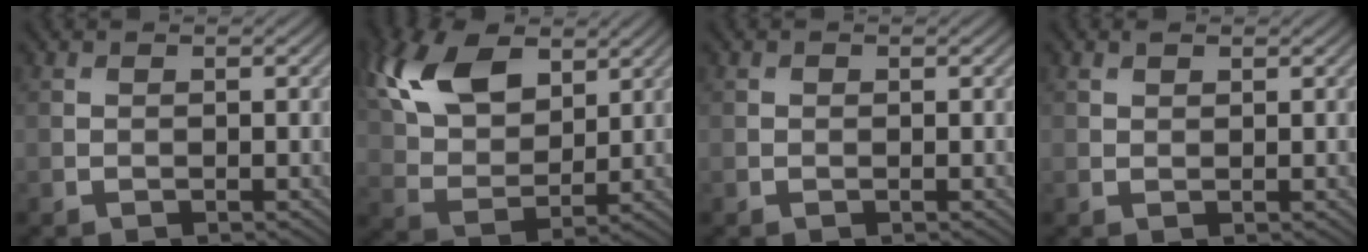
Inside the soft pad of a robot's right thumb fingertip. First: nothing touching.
{"total": 12.8, "force": [5.9, 7.5, 8.6], "torque": [-0.208, 0.022, 0.113]}
{"total": 0.0}
{"total": 1.0, "force": [0.7, 0.7, 0.3], "torque": [-0.006, 0.000, 0.014]}